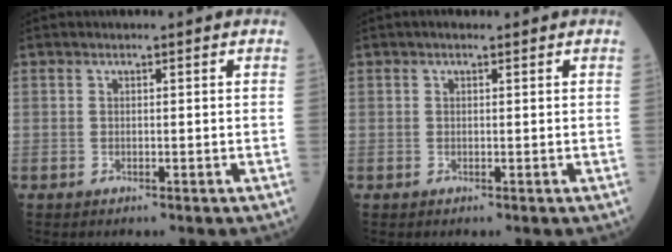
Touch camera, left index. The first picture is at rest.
{"total": 0.8, "force": [0.6, 0.3, 0.5], "torque": [-0.014, 0.005, 0.007]}